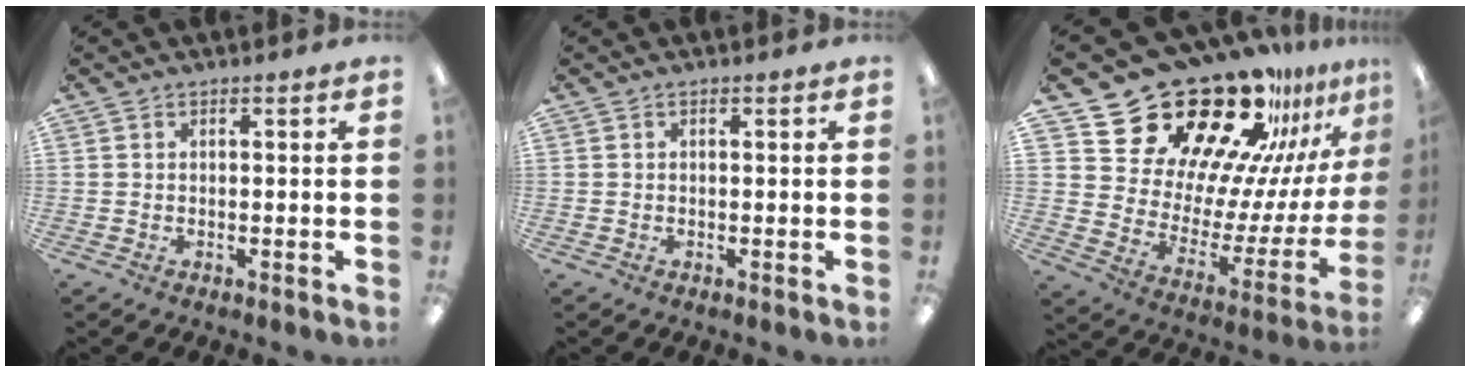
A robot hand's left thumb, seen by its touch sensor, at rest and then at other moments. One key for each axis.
{"total": 0.0}
{"total": 26.8, "fx": 22.1, "fy": 12.5, "fz": 8.5, "tx": -0.107, "ty": -0.189, "tz": 0.404}